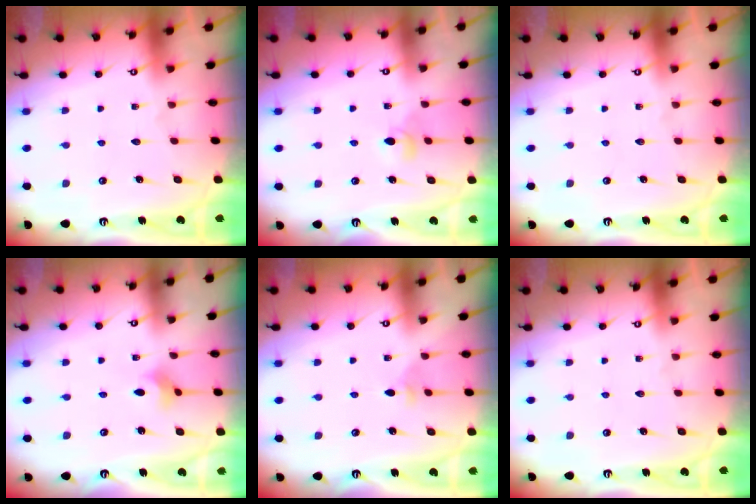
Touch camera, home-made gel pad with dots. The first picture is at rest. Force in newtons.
{"total": 4.1, "press": 4.0, "slide": 0.8}
{"total": 0.0}
{"total": 2.9, "press": 2.8, "slide": 0.6}
{"total": 2.9, "press": 2.8, "slide": 0.8}
{"total": 0.0}